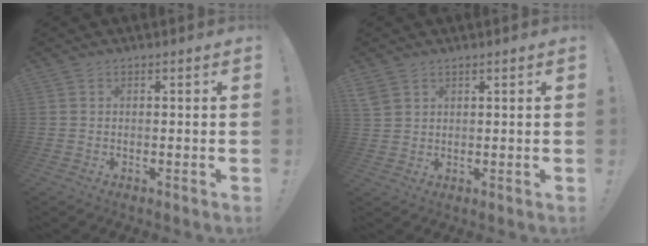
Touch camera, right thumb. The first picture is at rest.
{"total": 3.6, "force": [2.4, 2.3, 1.3], "torque": [-0.017, -0.013, 0.046]}